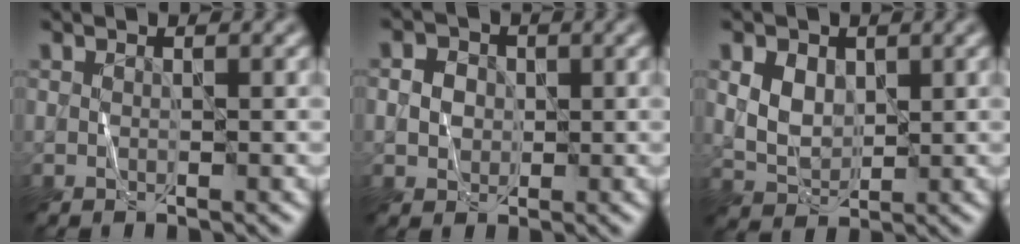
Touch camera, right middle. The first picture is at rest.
{"total": 2.4, "force": [0.3, 2.1, 1.1], "torque": [-0.022, 0.002, 0.004]}
{"total": 2.9, "force": [0.7, 2.2, 1.8], "torque": [-0.040, -0.003, 0.015]}